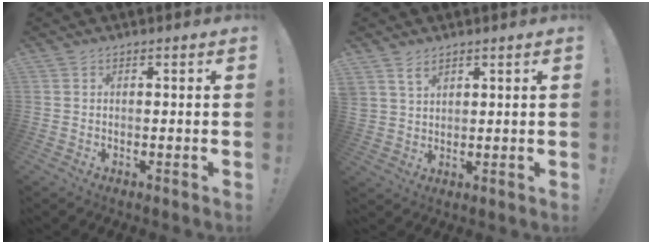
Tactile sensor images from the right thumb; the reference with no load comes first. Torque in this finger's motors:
{"motor_torque": [0.78, 0.79, 0.58, -0.01, 0.41]}